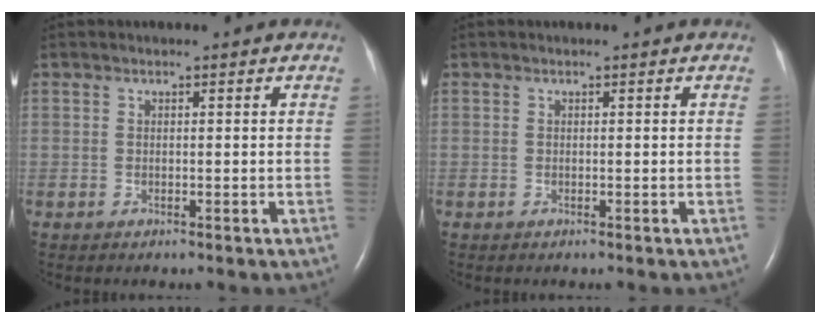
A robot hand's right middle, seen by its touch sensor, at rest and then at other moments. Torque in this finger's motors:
{"motor_torque": [0.50, -0.37, -0.04, -0.05]}